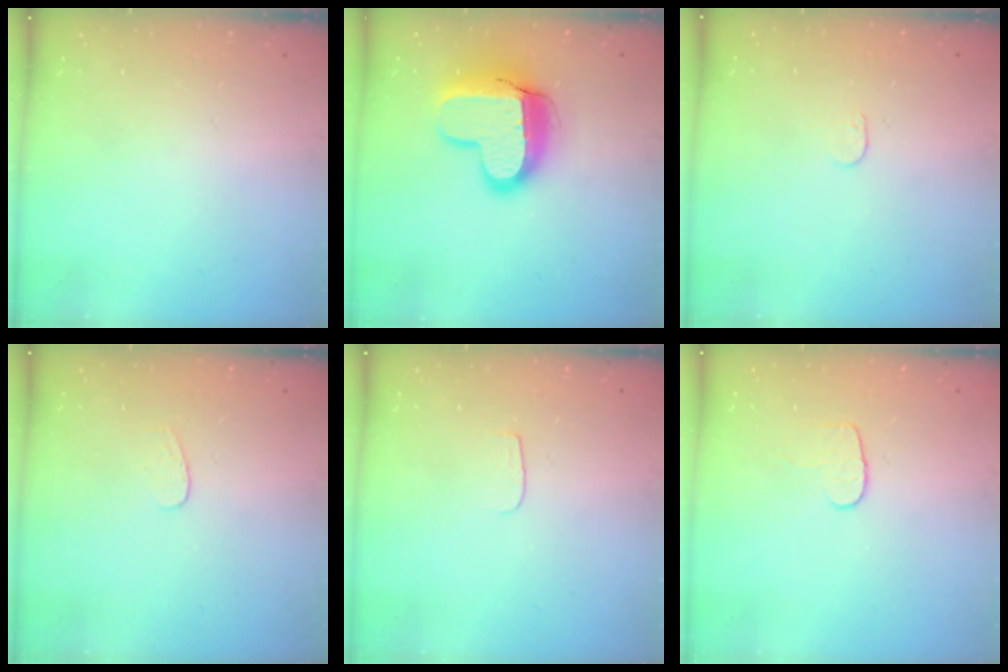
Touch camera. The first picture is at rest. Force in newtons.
{"total": 14.6, "press": 14.5, "slide": 1.1}
{"total": 3.3, "press": 3.3, "slide": 0.3}
{"total": 3.5, "press": 3.5, "slide": 0.3}
{"total": 3.5, "press": 3.4, "slide": 0.4}
{"total": 5.4, "press": 5.4, "slide": 0.6}